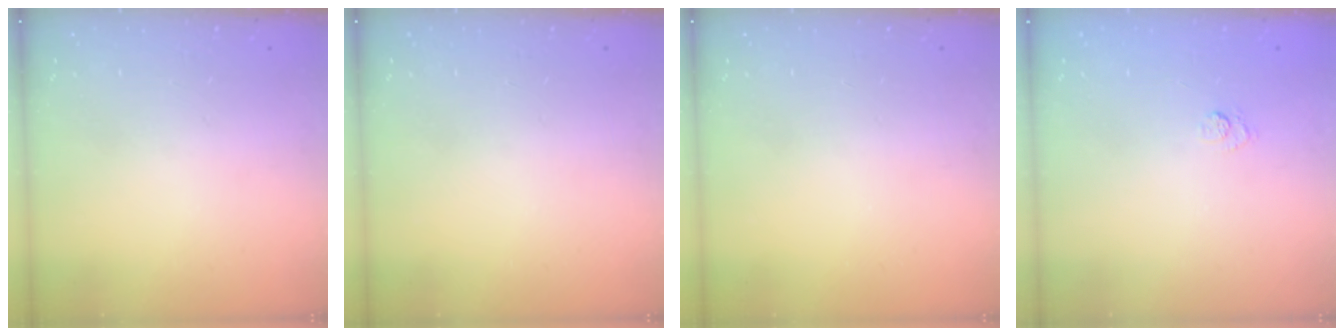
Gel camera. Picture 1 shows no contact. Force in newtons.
{"total": 0.0}
{"total": 0.0}
{"total": 5.6, "press": 5.4, "slide": 1.4}